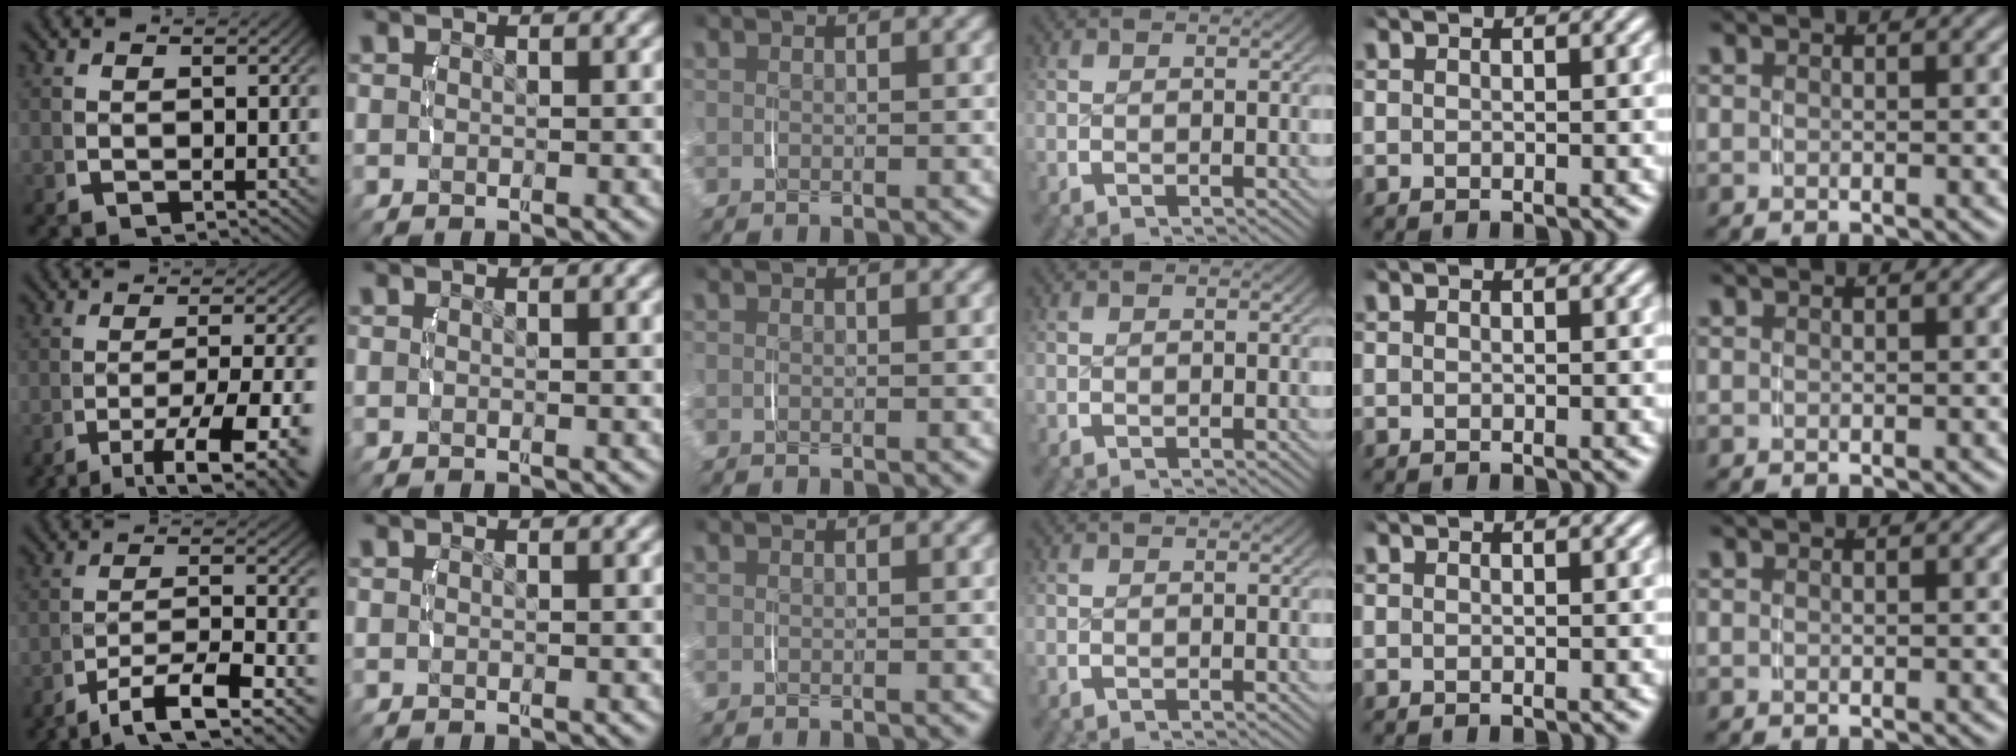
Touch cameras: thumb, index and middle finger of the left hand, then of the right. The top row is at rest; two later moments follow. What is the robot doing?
{"motion": "lift_and_place", "object": "jewelry box"}